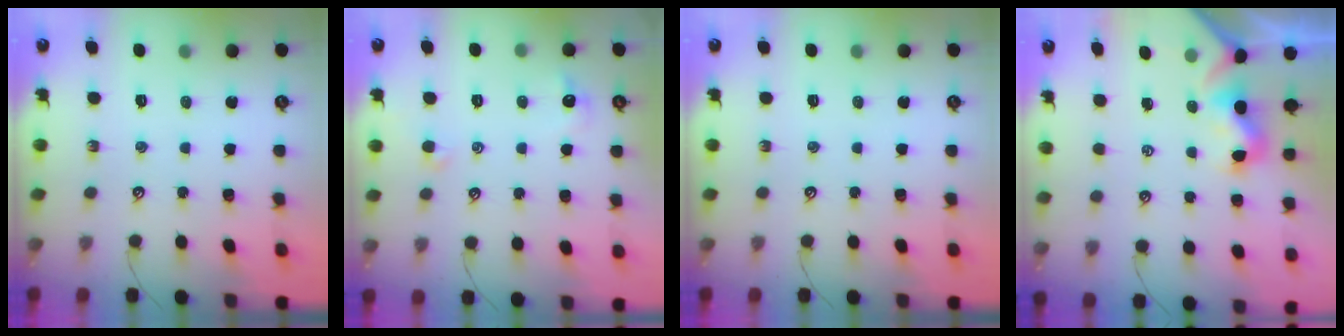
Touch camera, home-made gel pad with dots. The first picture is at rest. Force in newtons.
{"total": 1.0, "press": 0.8, "slide": 0.6}
{"total": 0.0}
{"total": 0.8, "press": 0.6, "slide": 0.5}